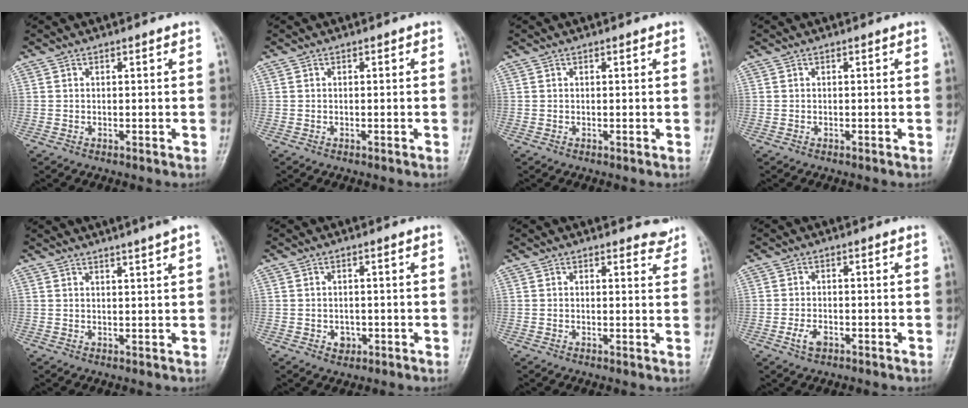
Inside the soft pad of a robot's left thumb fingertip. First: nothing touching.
{"total": 0.0}
{"total": 0.0}
{"total": 0.0}
{"total": 5.8, "force": [4.6, -0.4, 3.5], "torque": [-0.050, 0.003, 0.060]}
{"total": 2.0, "force": [-0.8, 1.7, 0.8], "torque": [0.002, 0.003, -0.005]}
{"total": 2.6, "force": [2.4, 1.0, 0.5], "torque": [0.014, -0.018, 0.019]}
{"total": 2.6, "force": [-1.4, 1.5, 1.6], "torque": [-0.034, 0.004, -0.023]}